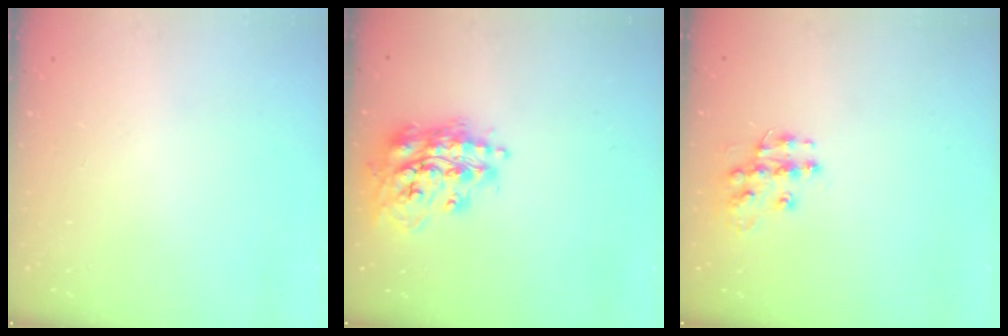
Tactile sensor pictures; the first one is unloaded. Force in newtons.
{"total": 17.7, "press": 17.6, "slide": 1.5}
{"total": 10.0, "press": 10.0, "slide": 0.6}